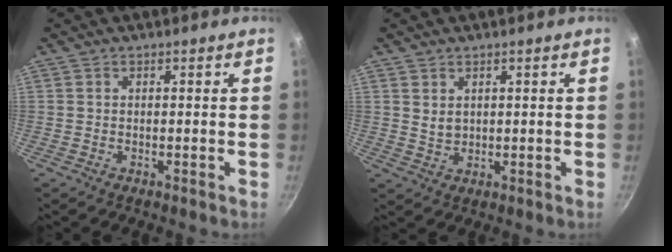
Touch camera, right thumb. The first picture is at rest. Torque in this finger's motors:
{"motor_torque": [0.00, 0.00, -0.03, -0.02, 0.00]}